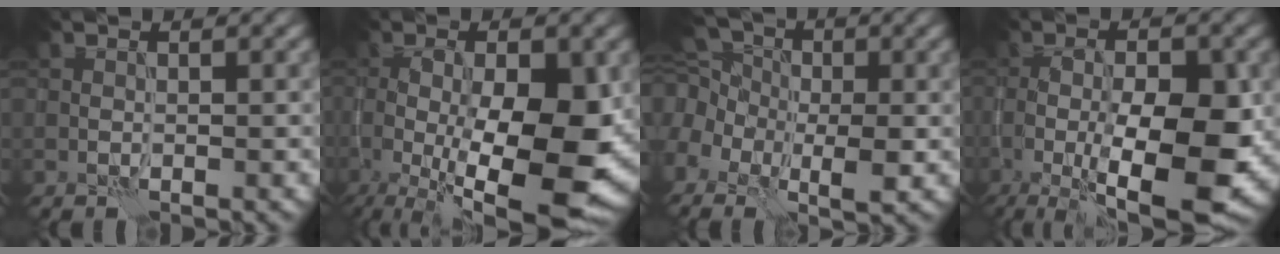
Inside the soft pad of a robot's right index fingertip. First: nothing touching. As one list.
[{"total": 12.9, "force": [-1.8, 4.5, 12.0], "torque": [-0.188, -0.017, -0.022]}, {"total": 8.0, "force": [-1.4, 5.6, 5.5], "torque": [-0.124, -0.007, -0.022]}, {"total": 10.8, "force": [-2.4, 3.7, 9.9], "torque": [-0.158, -0.012, -0.034]}]